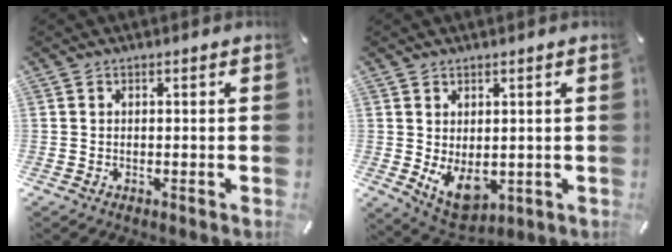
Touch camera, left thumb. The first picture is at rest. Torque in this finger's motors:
{"motor_torque": [0.34, 1.60, 1.04, 0.22, 0.11]}